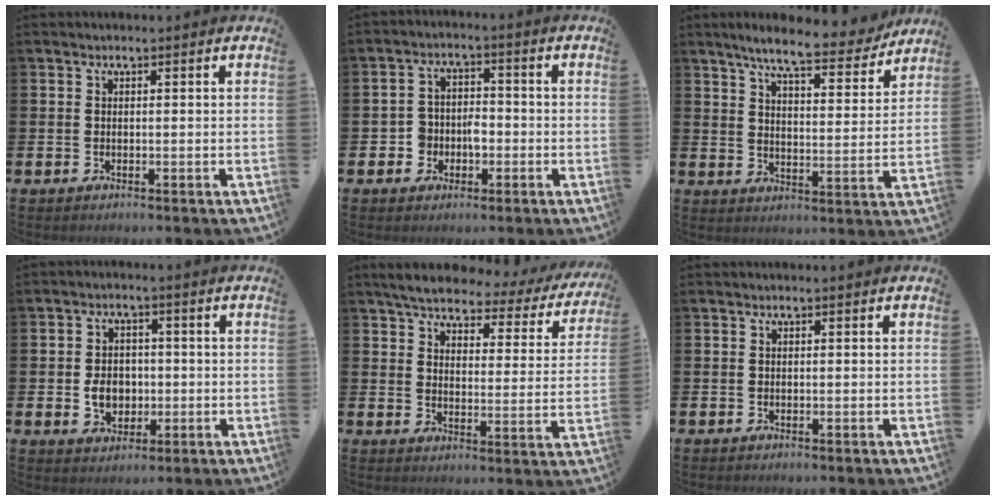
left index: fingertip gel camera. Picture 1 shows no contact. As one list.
[{"total": 3.5, "force": [-1.4, 3.0, 1.1], "torque": [-0.028, 0.005, -0.034]}, {"total": 8.0, "force": [7.1, 1.2, 3.6], "torque": [-0.080, -0.036, 0.120]}, {"total": 4.5, "force": [-0.6, 3.7, 2.5], "torque": [-0.036, 0.003, -0.018]}, {"total": 4.7, "force": [4.1, 1.4, 1.8], "torque": [-0.060, -0.025, 0.064]}, {"total": 0.0}]